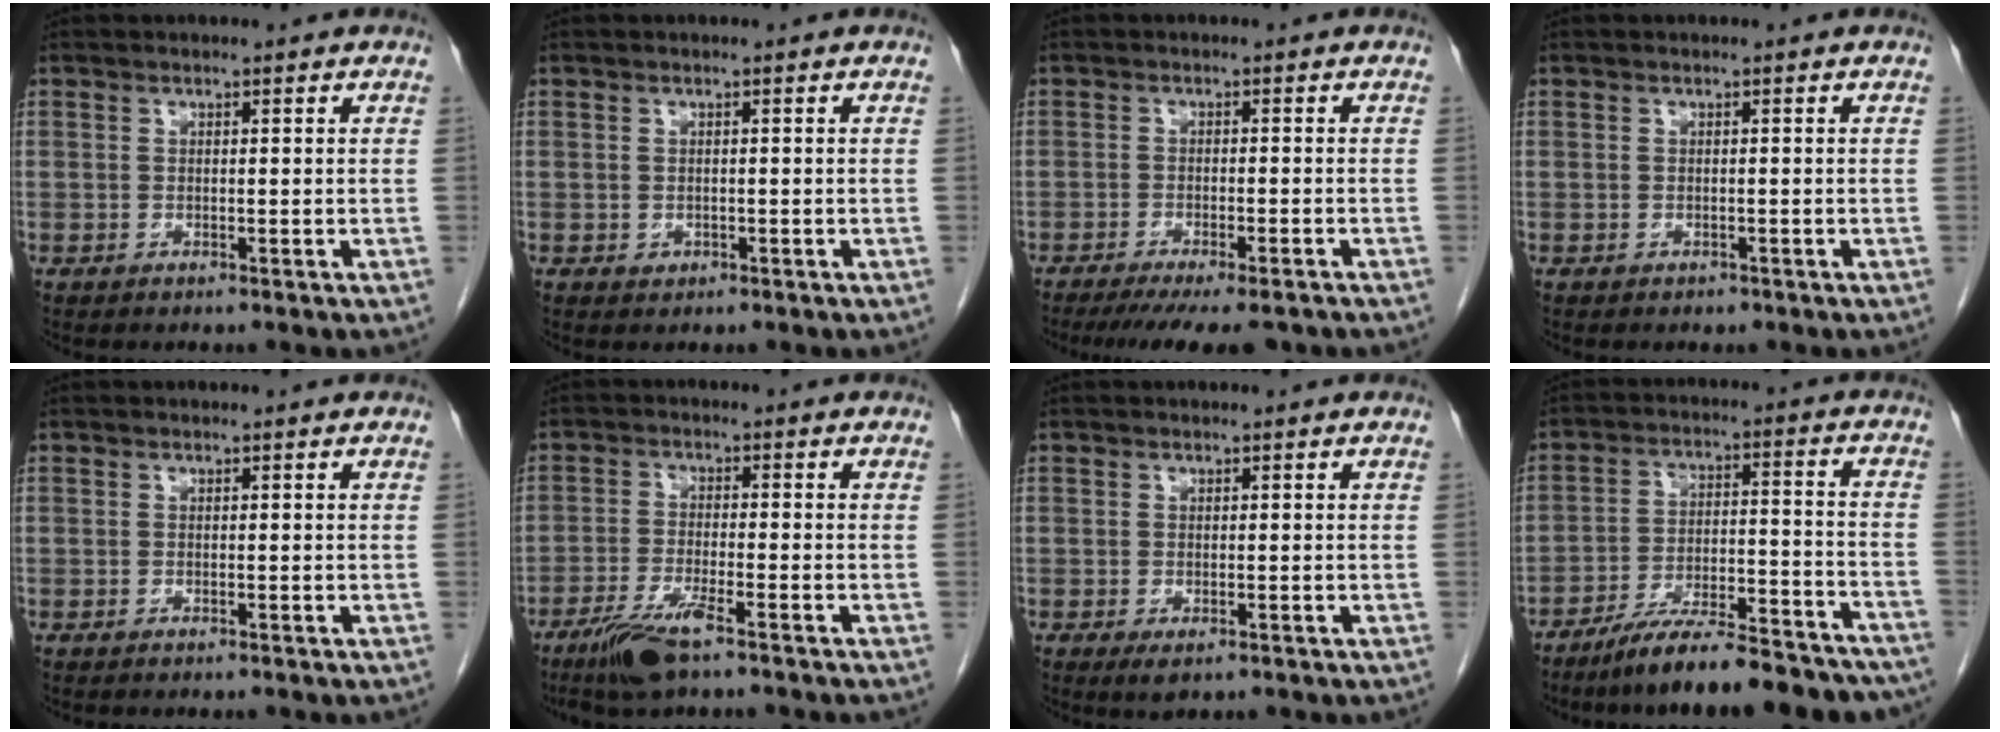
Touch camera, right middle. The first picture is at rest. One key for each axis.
{"total": 0.7, "fx": -0.1, "fy": 0.7, "fz": 0.3, "tx": -0.004, "ty": 0.001, "tz": 0.003}
{"total": 10.5, "fx": -8.5, "fy": 2.0, "fz": 5.8, "tx": -0.074, "ty": -0.017, "tz": -0.119}
{"total": 0.5, "fx": -0.4, "fy": 0.3, "fz": 0.1, "tx": -0.007, "ty": 0.001, "tz": -0.005}
{"total": 0.0}
{"total": 6.7, "fx": -4.6, "fy": 0.2, "fz": 4.9, "tx": -0.099, "ty": -0.017, "tz": -0.088}
{"total": 1.7, "fx": -0.7, "fy": 0.7, "fz": 1.3, "tx": -0.018, "ty": -0.004, "tz": -0.003}
{"total": 19.6, "fx": -16.8, "fy": 3.5, "fz": 9.3, "tx": -0.101, "ty": 0.024, "tz": -0.249}